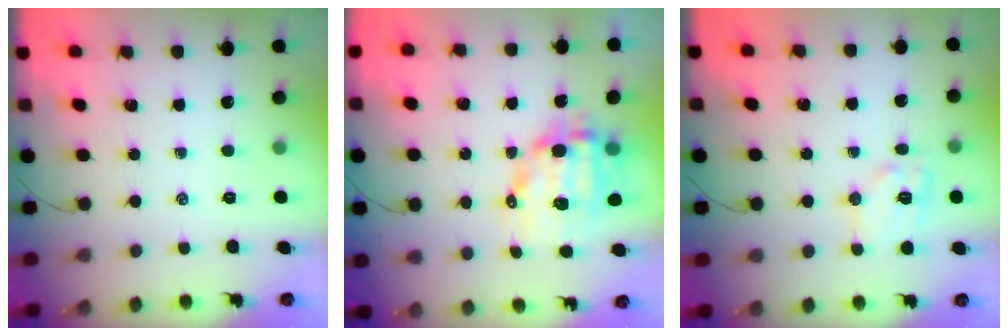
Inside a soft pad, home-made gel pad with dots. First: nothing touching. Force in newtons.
{"total": 12.0, "press": 11.8, "slide": 2.4}
{"total": 11.3, "press": 11.3, "slide": 0.8}